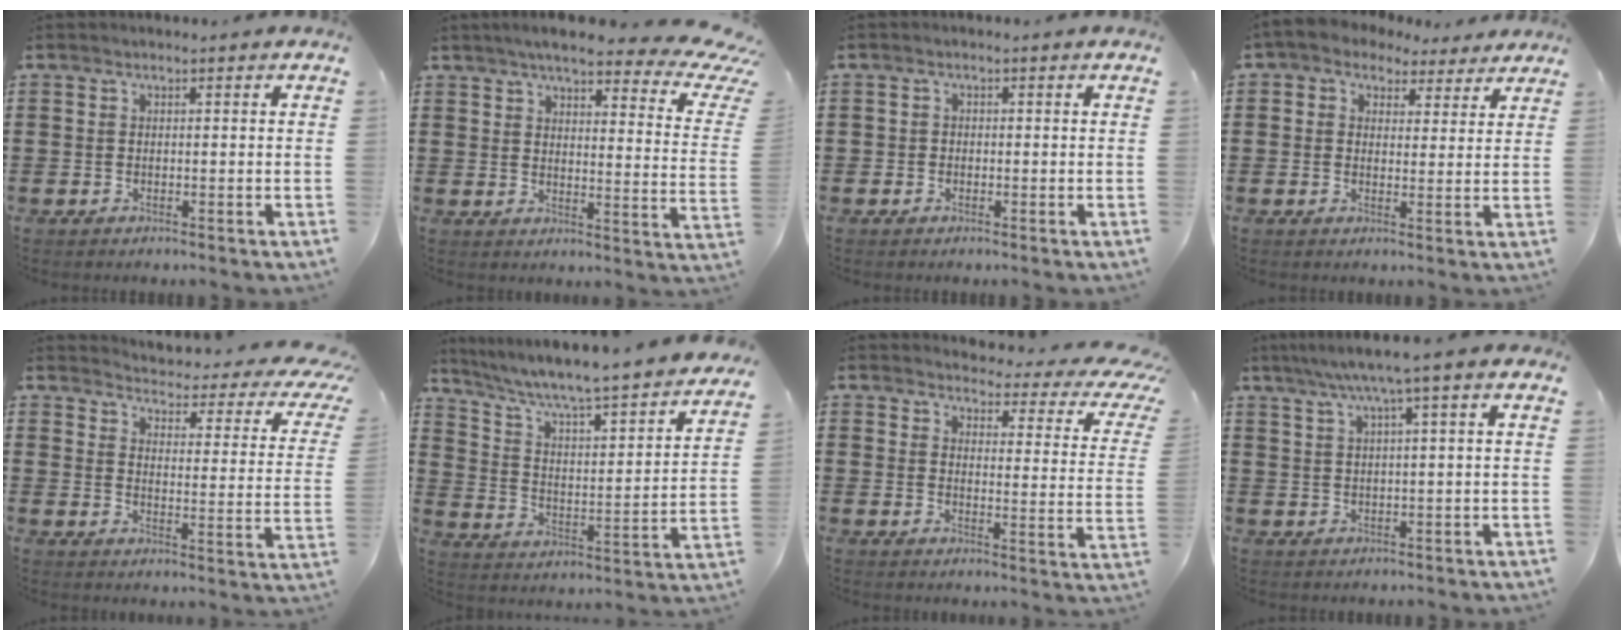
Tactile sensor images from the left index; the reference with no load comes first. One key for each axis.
{"total": 7.3, "fx": 5.6, "fy": 1.3, "fz": 4.6, "tx": -0.087, "ty": -0.034, "tz": 0.089}
{"total": 0.8, "fx": -0.3, "fy": 0.8, "fz": 0.2, "tx": -0.006, "ty": 0.003, "tz": -0.007}
{"total": 3.3, "fx": 2.3, "fy": 2.3, "fz": 0.7, "tx": -0.030, "ty": -0.004, "tz": 0.041}
{"total": 3.2, "fx": 2.8, "fy": 0.4, "fz": 1.5, "tx": -0.040, "ty": -0.032, "tz": 0.037}
{"total": 5.1, "fx": 4.3, "fy": -0.1, "fz": 2.7, "tx": -0.075, "ty": -0.048, "tz": 0.061}
{"total": 4.0, "fx": 3.5, "fy": 0.9, "fz": 1.8, "tx": -0.039, "ty": -0.030, "tz": 0.052}
{"total": 4.3, "fx": 1.8, "fy": -0.4, "fz": 3.9, "tx": -0.080, "ty": -0.001, "tz": 0.026}